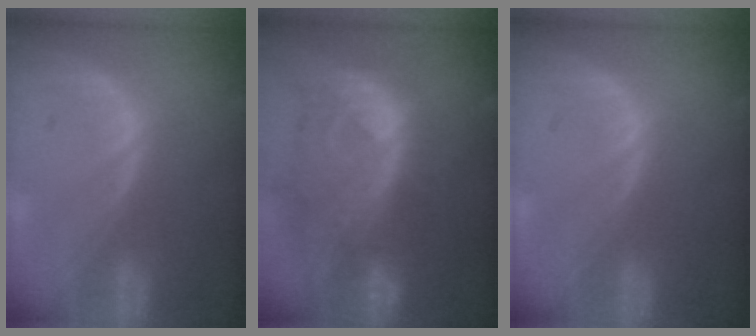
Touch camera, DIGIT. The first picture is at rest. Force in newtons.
{"total": 11.5, "press": 10.0, "slide": 5.7}
{"total": 0.0}